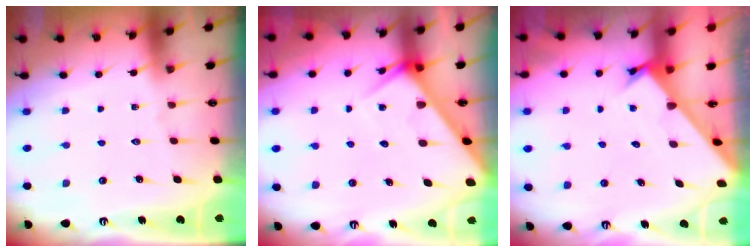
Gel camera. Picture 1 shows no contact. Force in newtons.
{"total": 5.1, "press": 5.1, "slide": 0.6}
{"total": 2.3, "press": 2.3, "slide": 0.2}